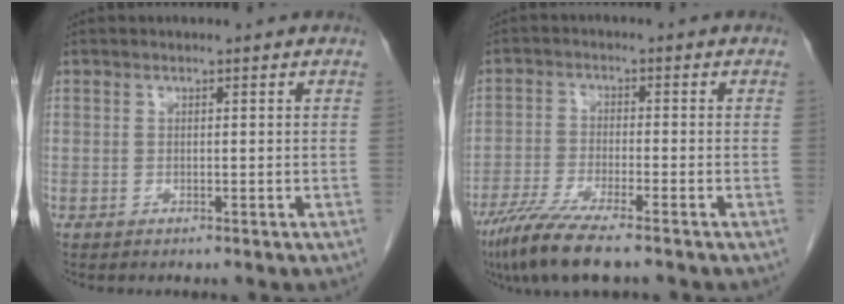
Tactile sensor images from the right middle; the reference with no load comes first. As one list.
[{"total": 8.6, "force": [-6.4, 0.5, 5.7], "torque": [-0.101, -0.023, -0.113]}]